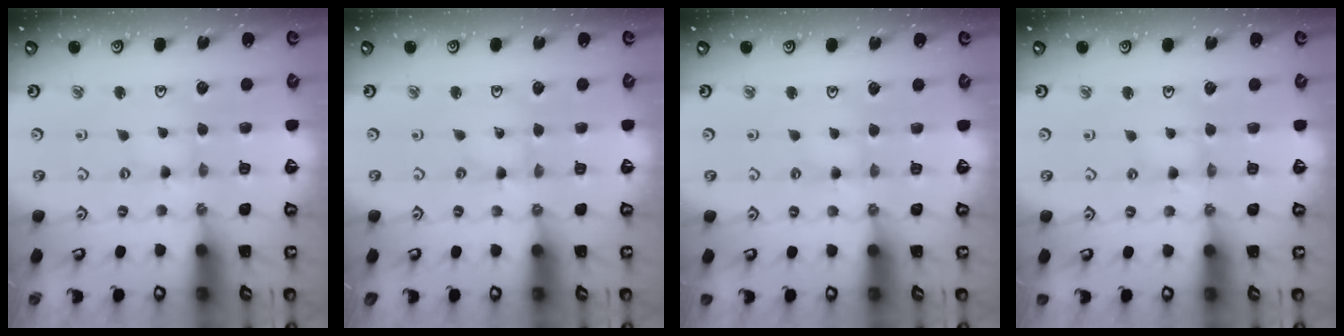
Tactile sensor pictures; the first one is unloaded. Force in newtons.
{"total": 0.0}
{"total": 1.2, "press": 1.2, "slide": 0.3}
{"total": 0.6, "press": 0.6, "slide": 0.2}